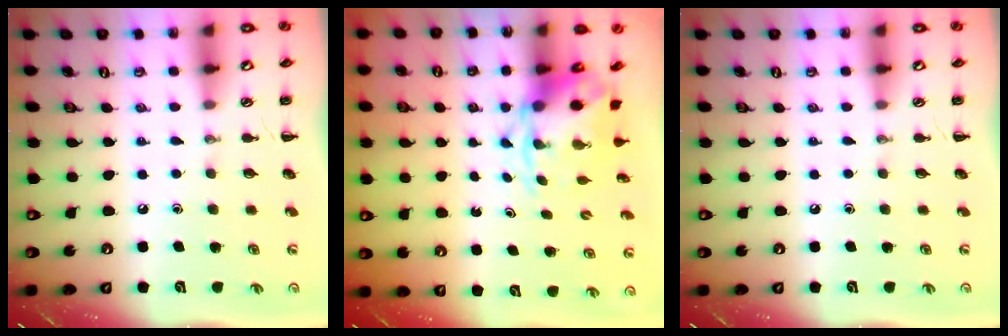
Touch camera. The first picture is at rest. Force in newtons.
{"total": 4.5, "press": 4.4, "slide": 1.1}
{"total": 0.0}